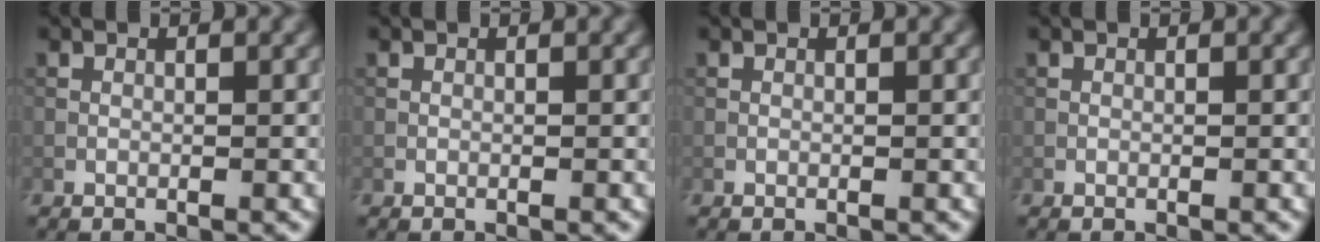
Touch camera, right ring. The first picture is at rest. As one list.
[{"total": 0.0}, {"total": 0.0}, {"total": 0.0}]